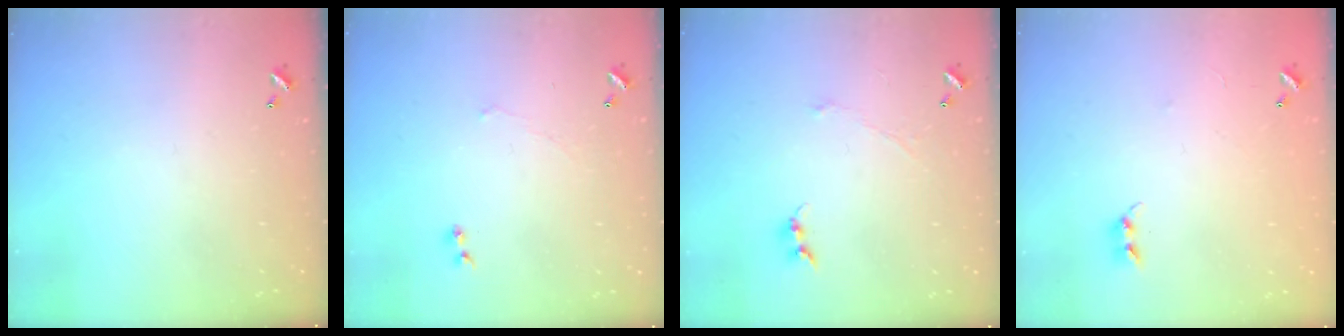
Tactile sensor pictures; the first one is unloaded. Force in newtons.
{"total": 1.6, "press": 1.5, "slide": 0.6}
{"total": 0.0}
{"total": 6.4, "press": 6.3, "slide": 0.7}